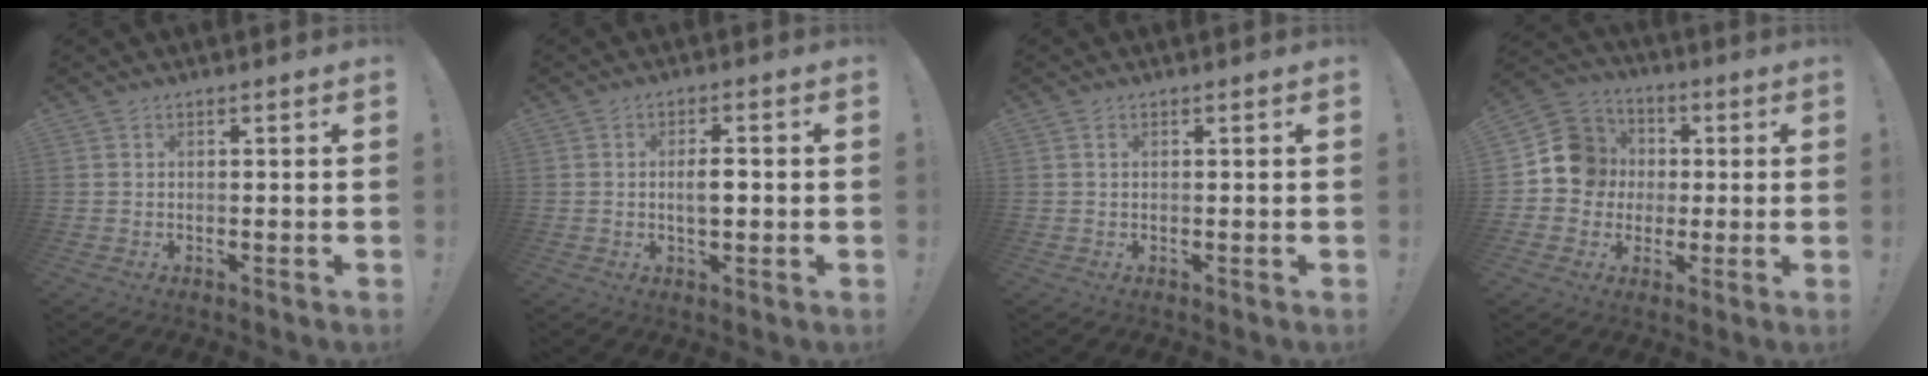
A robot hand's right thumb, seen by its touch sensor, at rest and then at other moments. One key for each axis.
{"total": 4.3, "fx": -0.3, "fy": 1.9, "fz": 3.9, "tx": -0.066, "ty": 0.001, "tz": -0.011}
{"total": 0.5, "fx": 0.1, "fy": 0.2, "fz": 0.5, "tx": -0.012, "ty": 0.003, "tz": 0.002}
{"total": 12.9, "fx": 0.5, "fy": 12.1, "fz": 4.3, "tx": -0.040, "ty": 0.015, "tz": 0.021}